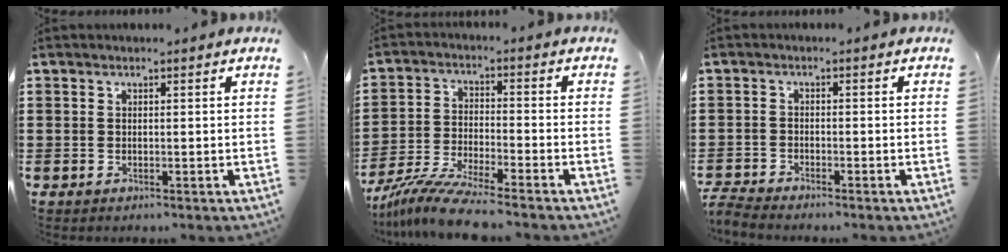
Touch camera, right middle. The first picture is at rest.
{"total": 7.7, "force": [-7.0, 0.0, 3.4], "torque": [-0.072, -0.007, -0.136]}
{"total": 2.3, "force": [-2.3, 0.0, 0.3], "torque": [-0.015, 0.000, -0.050]}